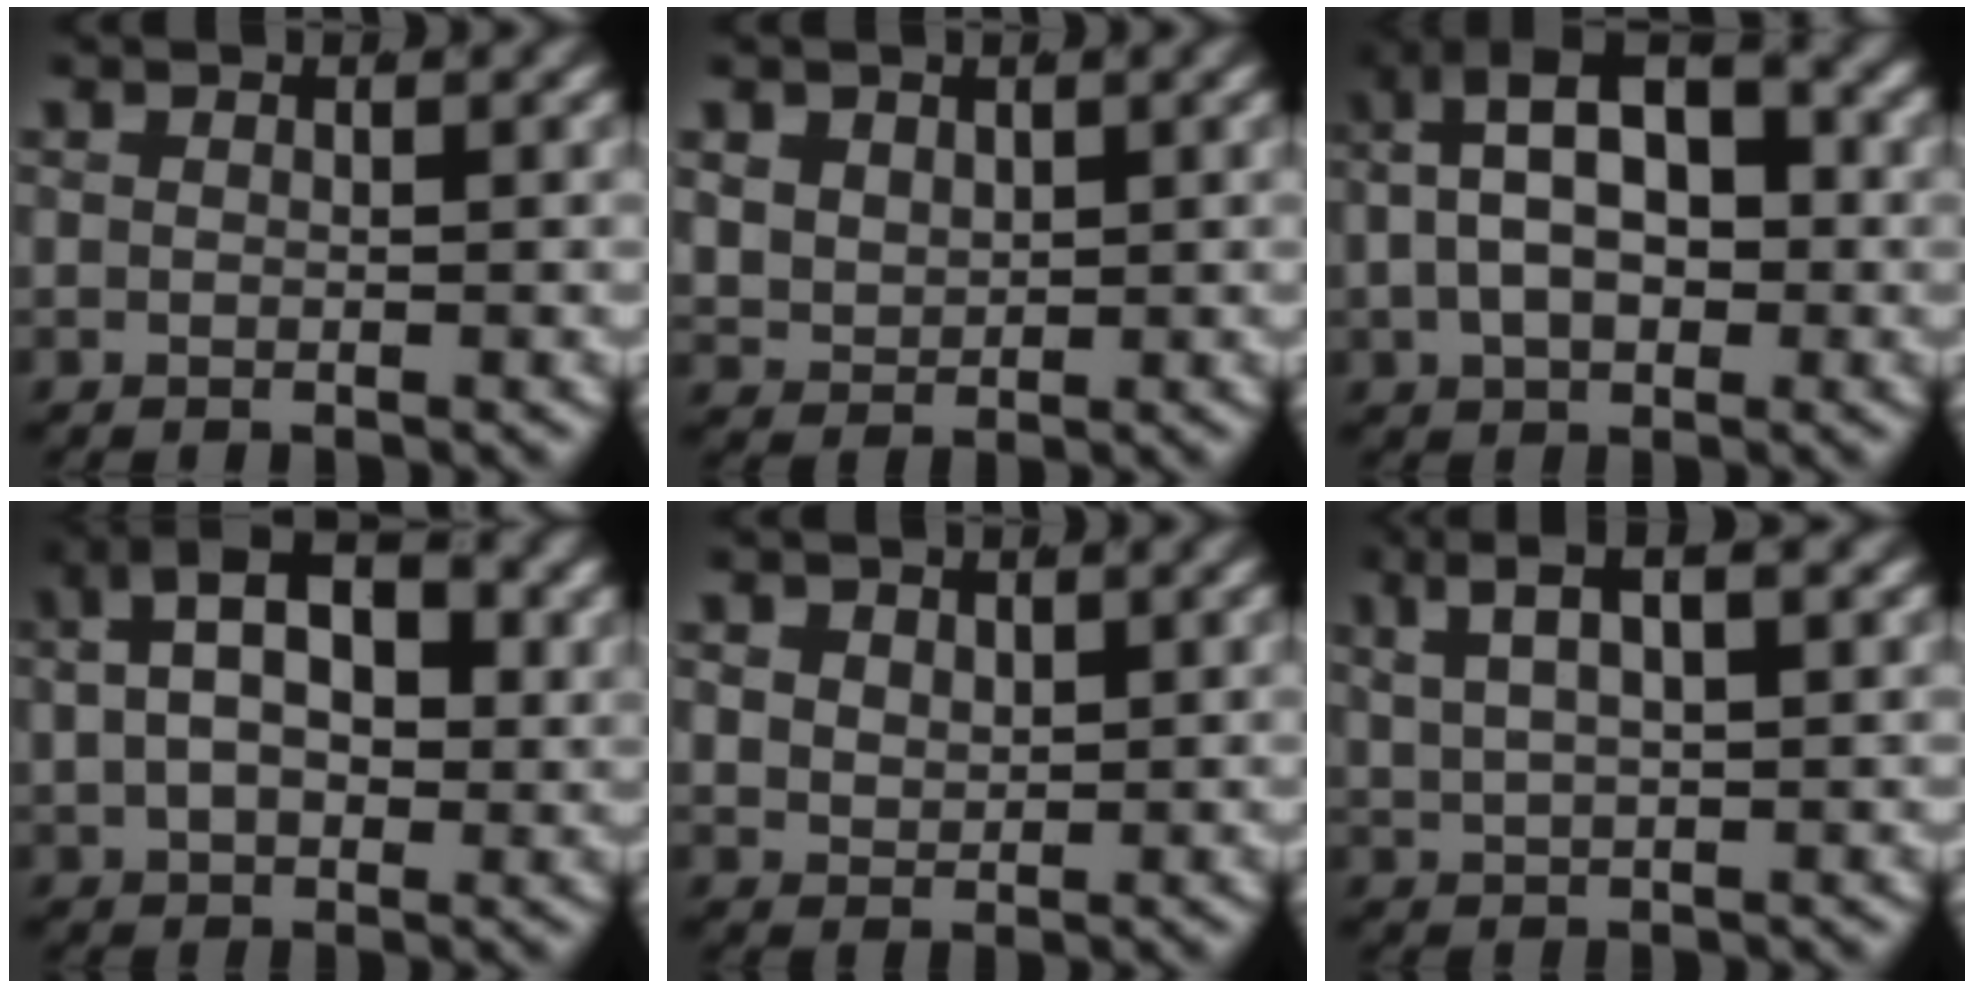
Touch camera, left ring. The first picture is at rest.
{"total": 4.5, "force": [0.3, 4.1, 1.7], "torque": [-0.077, -0.028, 0.013]}
{"total": 10.1, "force": [0.9, 6.9, 7.4], "torque": [-0.124, 0.009, 0.000]}
{"total": 8.5, "force": [1.6, 5.4, 6.3], "torque": [-0.095, 0.009, 0.013]}
{"total": 3.1, "force": [0.3, 2.8, 1.3], "torque": [-0.053, -0.023, 0.016]}
{"total": 5.3, "force": [2.4, 2.7, 3.8], "torque": [-0.067, 0.021, 0.032]}